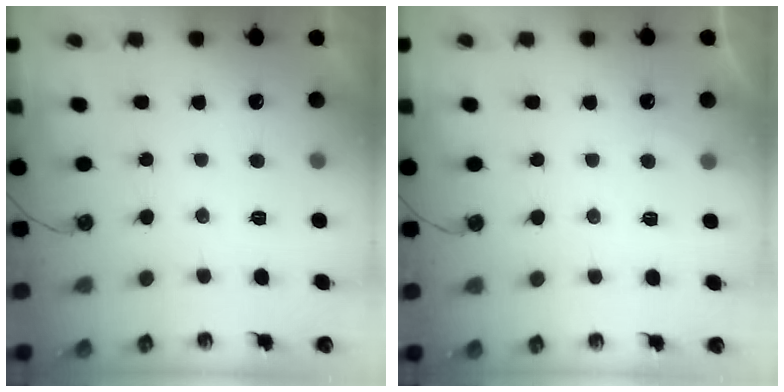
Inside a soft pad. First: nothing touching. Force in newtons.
{"total": 2.3, "press": 2.2, "slide": 0.3}